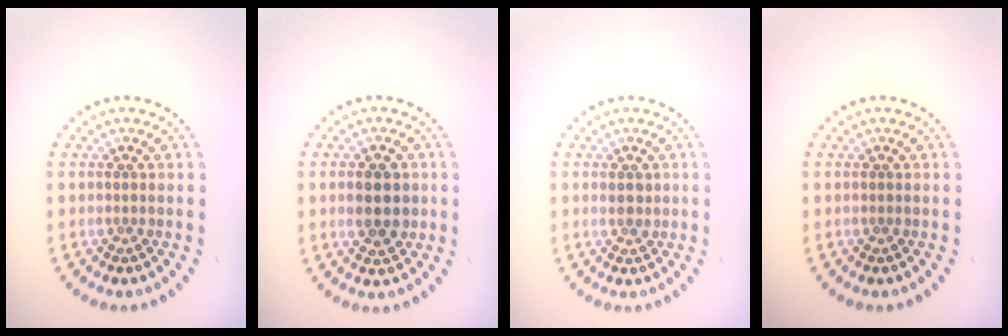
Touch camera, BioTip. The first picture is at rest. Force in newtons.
{"total": 3.1, "press": 3.1, "slide": 0.3}
{"total": 1.3, "press": 1.3, "slide": 0.3}
{"total": 0.0}